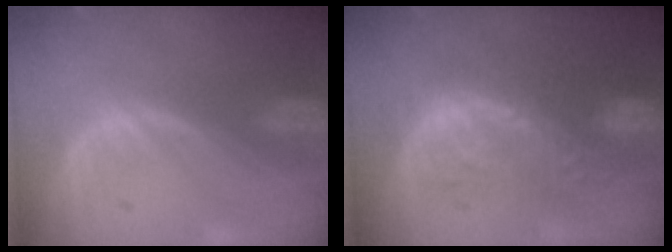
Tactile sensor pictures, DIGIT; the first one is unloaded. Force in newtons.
{"total": 9.6, "press": 9.1, "slide": 3.0}